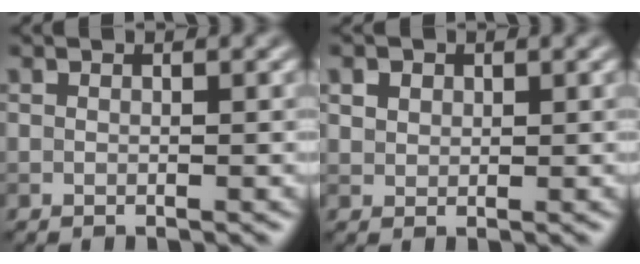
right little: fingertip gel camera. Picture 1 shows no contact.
{"total": 2.5, "force": [1.5, 1.7, 1.0], "torque": [-0.029, 0.006, 0.022]}